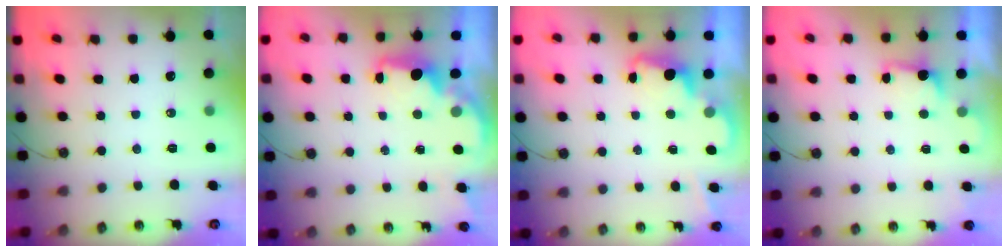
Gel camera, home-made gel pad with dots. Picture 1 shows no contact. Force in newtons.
{"total": 2.2, "press": 2.1, "slide": 0.7}
{"total": 2.3, "press": 2.2, "slide": 0.5}
{"total": 1.1, "press": 0.7, "slide": 0.8}